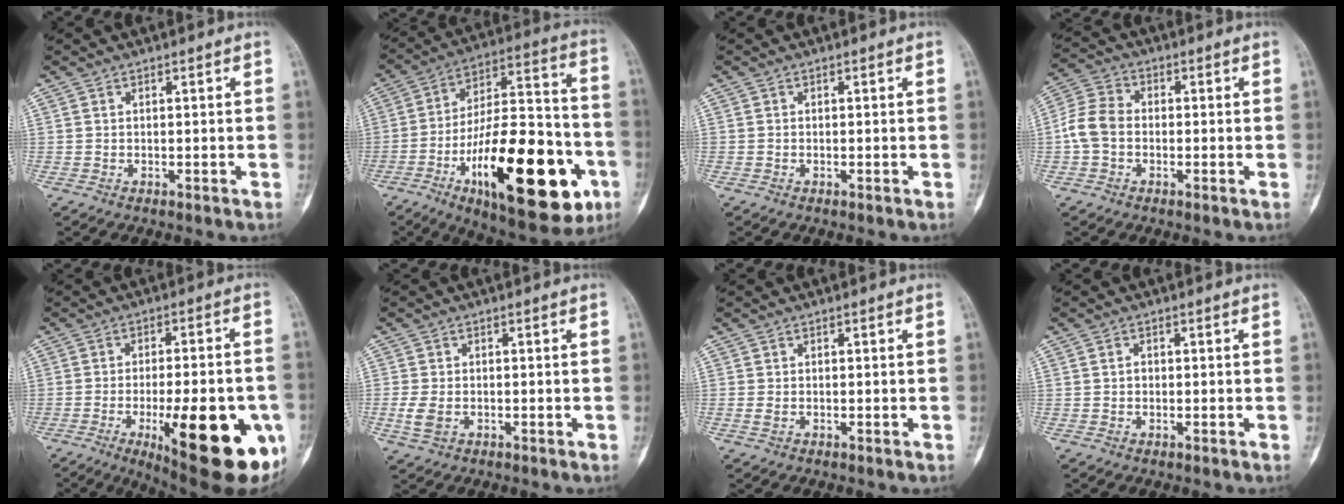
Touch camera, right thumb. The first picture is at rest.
{"total": 32.2, "force": [-11.9, 12.3, 27.3], "torque": [-0.398, 0.048, -0.174]}
{"total": 0.0}
{"total": 6.8, "force": [-1.1, 5.1, 4.3], "torque": [-0.087, 0.021, -0.032]}
{"total": 24.8, "force": [-8.5, 8.1, 21.9], "torque": [-0.242, 0.000, -0.100]}
{"total": 3.8, "force": [-0.9, 2.6, 2.6], "torque": [-0.061, -0.001, -0.016]}
{"total": 0.9, "force": [-0.2, 0.6, 0.6], "torque": [-0.017, 0.000, -0.006]}
{"total": 1.1, "force": [0.0, 0.9, 0.6], "torque": [-0.003, 0.002, -0.002]}